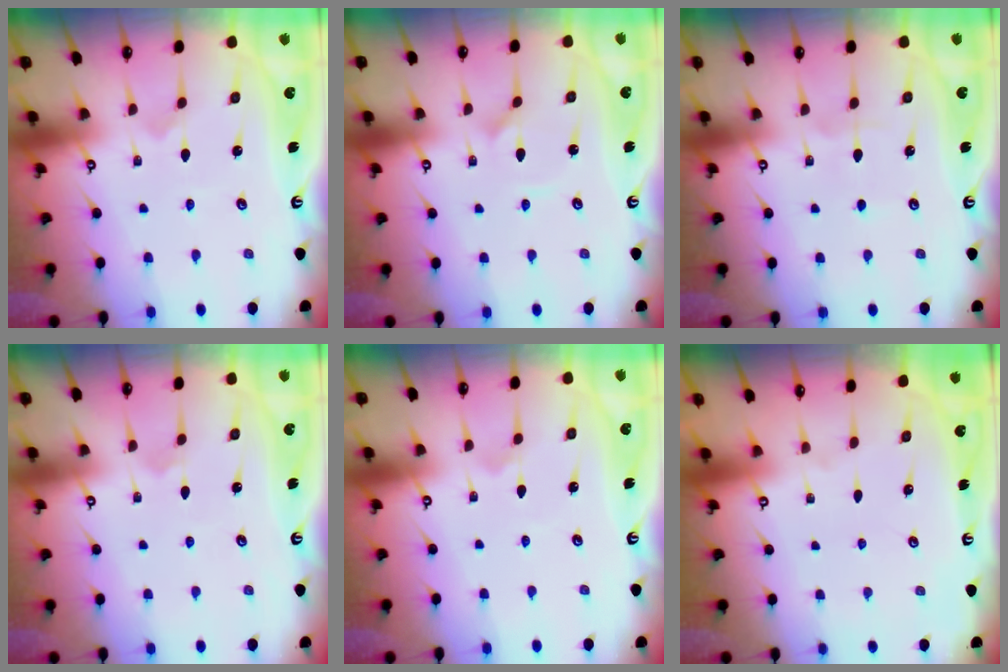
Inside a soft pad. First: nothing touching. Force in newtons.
{"total": 1.2, "press": 1.2, "slide": 0.1}
{"total": 2.5, "press": 2.5, "slide": 0.4}
{"total": 1.7, "press": 1.7, "slide": 0.1}
{"total": 1.6, "press": 1.6, "slide": 0.0}
{"total": 0.0}